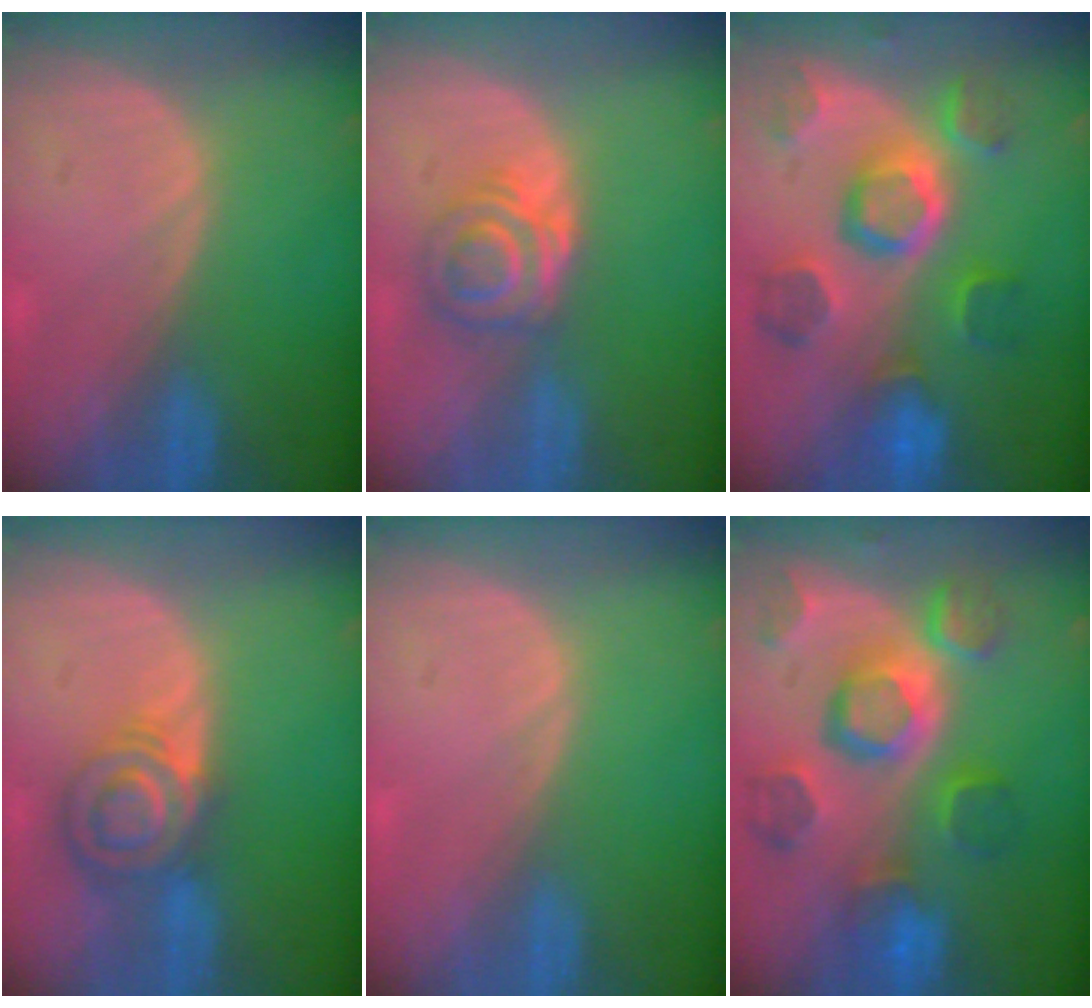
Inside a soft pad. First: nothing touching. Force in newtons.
{"total": 5.4, "press": 5.1, "slide": 1.6}
{"total": 10.9, "press": 9.7, "slide": 4.9}
{"total": 6.5, "press": 6.3, "slide": 1.8}
{"total": 0.5, "press": 0.0, "slide": 0.5}
{"total": 12.0, "press": 10.3, "slide": 6.2}